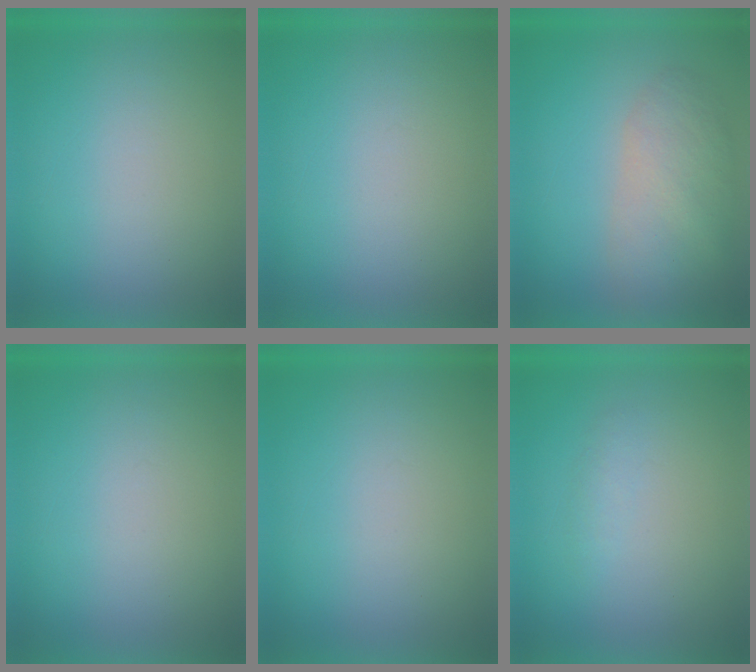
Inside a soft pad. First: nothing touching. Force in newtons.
{"total": 0.0}
{"total": 5.6}
{"total": 0.0}
{"total": 0.0}
{"total": 1.2}